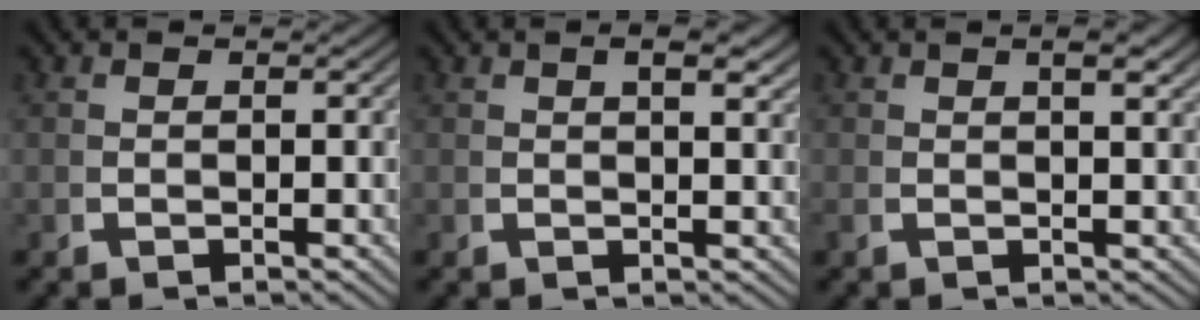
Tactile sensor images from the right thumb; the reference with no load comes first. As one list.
[{"total": 2.8, "force": [1.4, 0.9, 2.3], "torque": [-0.023, 0.009, 0.021]}, {"total": 2.5, "force": [1.1, 0.7, 2.2], "torque": [-0.028, 0.006, 0.017]}]